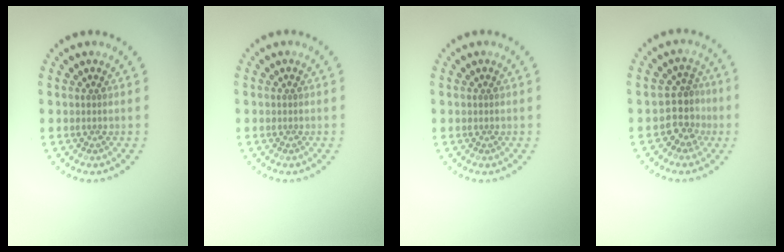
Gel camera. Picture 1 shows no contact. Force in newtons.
{"total": 0.0}
{"total": 0.0}
{"total": 3.0, "press": 2.5, "slide": 1.7}